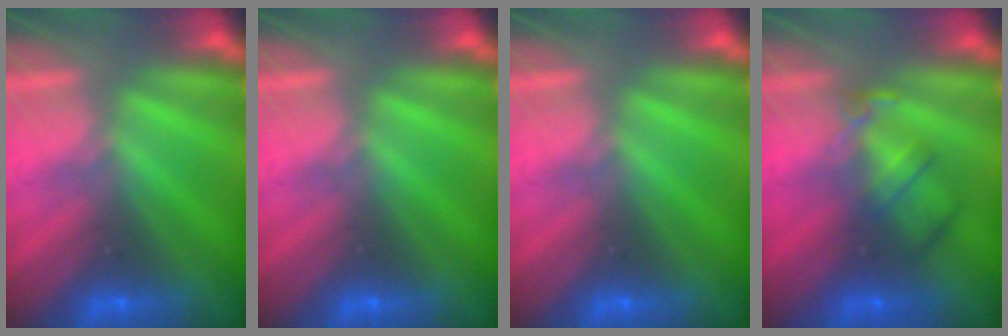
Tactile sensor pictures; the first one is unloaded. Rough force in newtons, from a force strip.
{"total": 0.0}
{"total": 0.0}
{"total": 2.4}